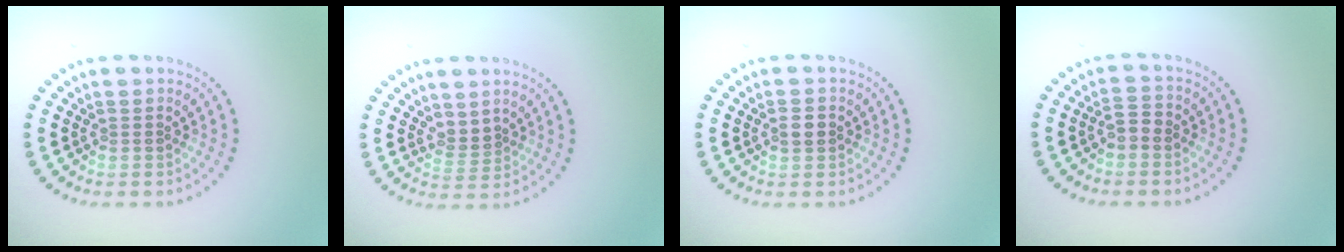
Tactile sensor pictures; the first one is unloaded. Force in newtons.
{"total": 1.6, "press": 1.0, "slide": 1.2}
{"total": 1.4, "press": 1.4, "slide": 0.2}
{"total": 1.4, "press": 1.3, "slide": 0.5}